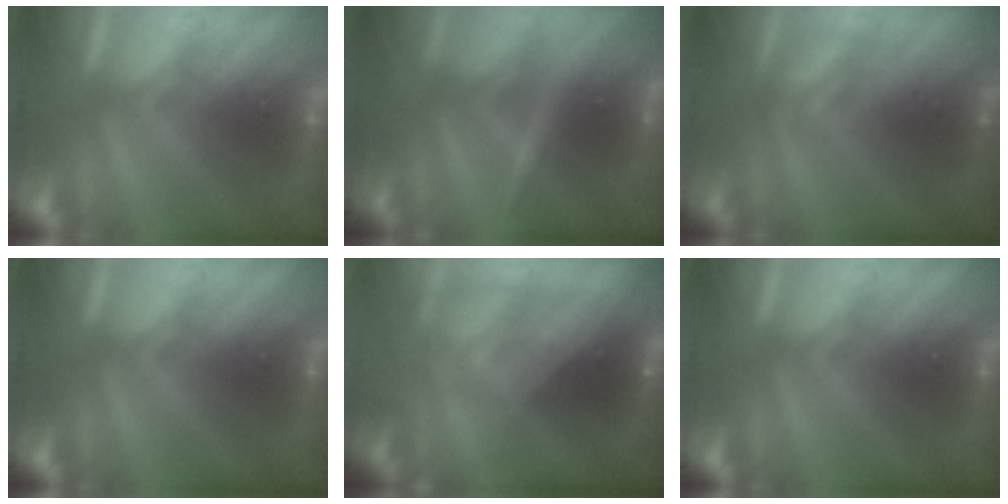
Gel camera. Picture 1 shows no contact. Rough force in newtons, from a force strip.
{"total": 2.4}
{"total": 2.4}
{"total": 0.0}
{"total": 7.4}
{"total": 0.0}